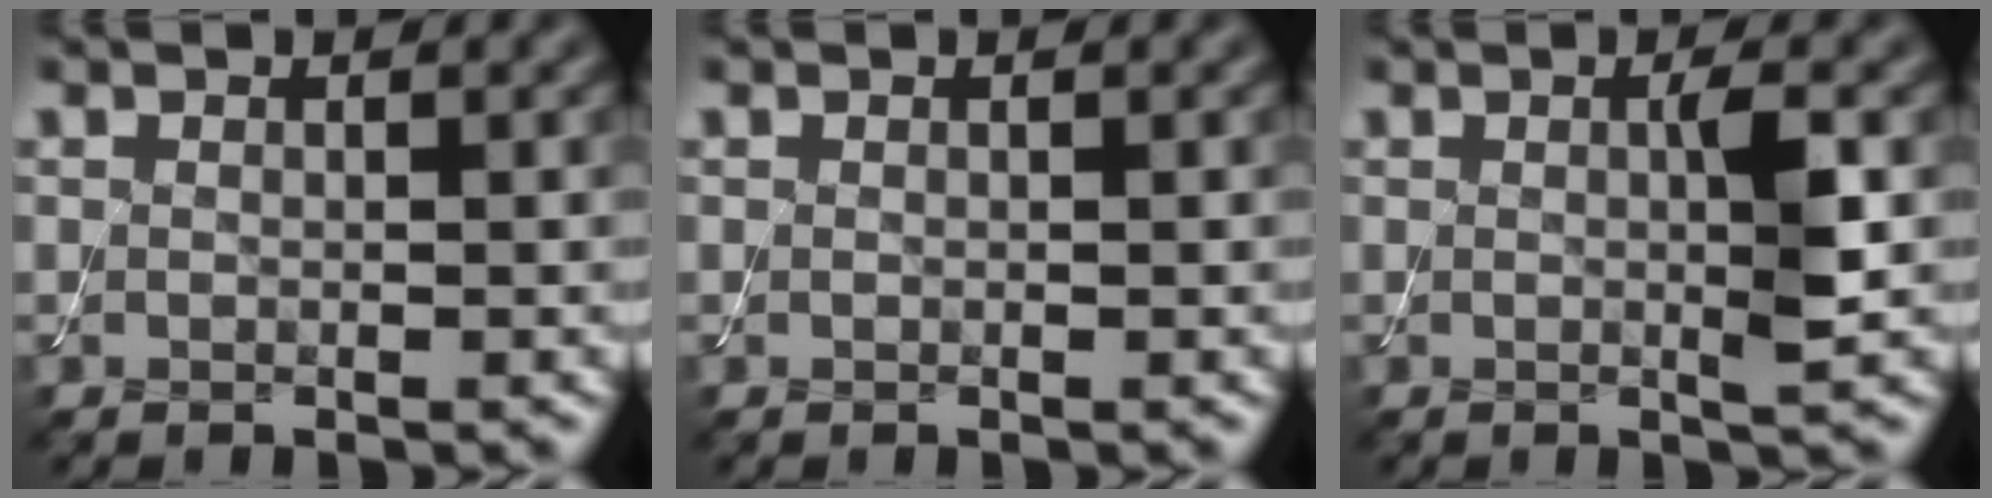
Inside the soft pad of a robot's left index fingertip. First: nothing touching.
{"total": 0.0}
{"total": 2.8, "force": [0.0, 0.2, 2.8], "torque": [-0.048, -0.005, -0.001]}